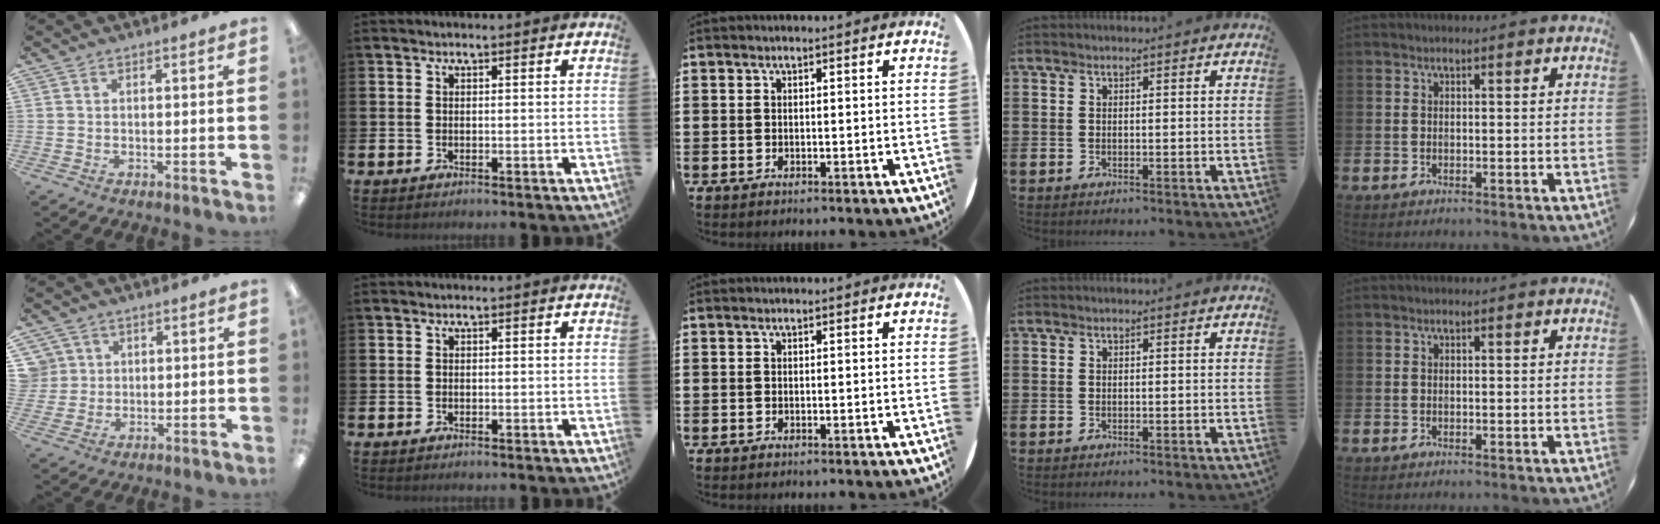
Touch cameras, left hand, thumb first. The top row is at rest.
{"thumb": {"total": 4.6, "force": [1.8, 4.2, 0.1], "torque": [-0.013, 0.003, 0.035]}}